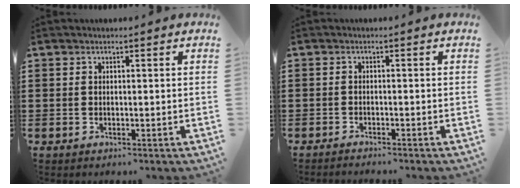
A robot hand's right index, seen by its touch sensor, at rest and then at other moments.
{"total": 0.9, "force": [-0.9, -0.1, 0.0], "torque": [-0.002, -0.001, -0.018]}